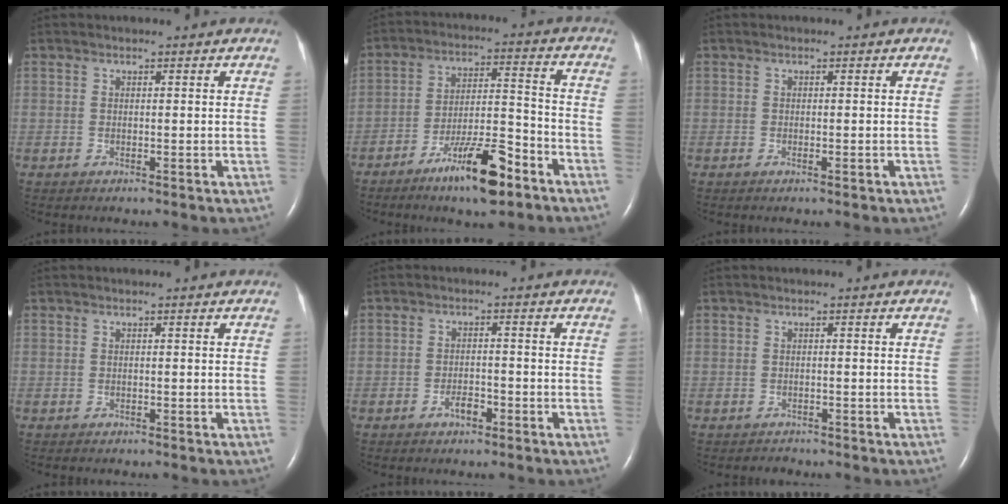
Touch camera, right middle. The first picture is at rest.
{"total": 11.8, "force": [-7.6, 2.1, 8.8], "torque": [-0.151, -0.005, -0.128]}
{"total": 0.7, "force": [-0.4, 0.0, 0.6], "torque": [-0.015, -0.002, -0.002]}
{"total": 0.0}
{"total": 2.4, "force": [-1.5, 1.1, 1.5], "torque": [-0.027, 0.003, -0.027]}
{"total": 0.8, "force": [-0.8, 0.3, -0.2], "torque": [-0.001, -0.002, -0.013]}